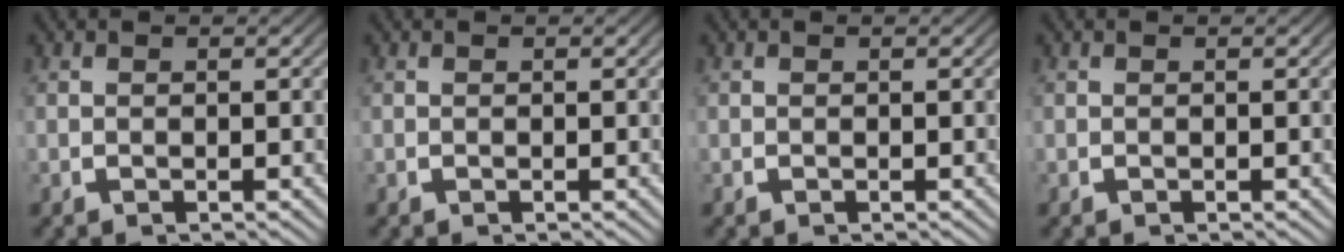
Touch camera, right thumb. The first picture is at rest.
{"total": 0.0}
{"total": 0.0}
{"total": 0.0}